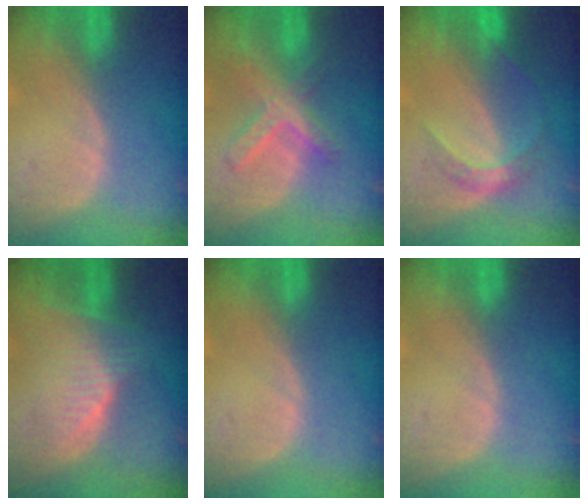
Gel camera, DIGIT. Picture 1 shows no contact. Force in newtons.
{"total": 7.2, "press": 6.4, "slide": 3.5}
{"total": 4.8, "press": 4.4, "slide": 1.8}
{"total": 7.0, "press": 6.5, "slide": 2.8}
{"total": 0.0}
{"total": 0.0}